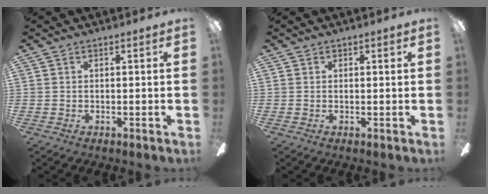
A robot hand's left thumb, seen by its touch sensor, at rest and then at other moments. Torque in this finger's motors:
{"motor_torque": [0.11, 0.00, -0.27, 0.09, -0.02]}